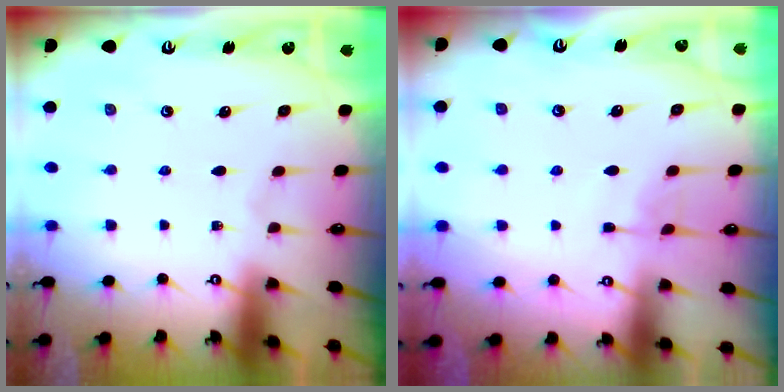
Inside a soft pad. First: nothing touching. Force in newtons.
{"total": 3.6, "press": 3.6, "slide": 0.6}